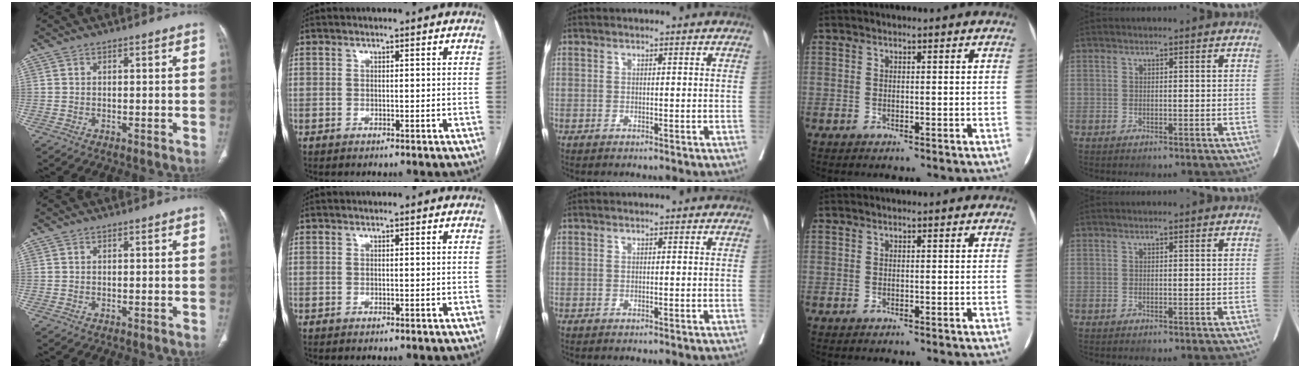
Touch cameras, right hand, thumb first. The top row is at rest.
{}